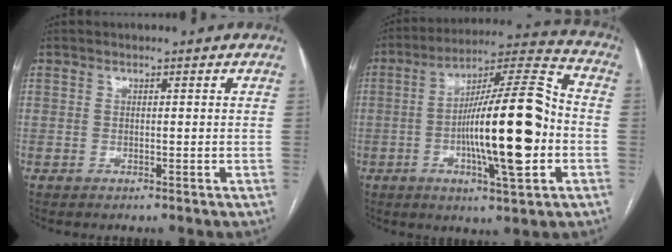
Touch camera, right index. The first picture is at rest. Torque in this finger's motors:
{"motor_torque": [2.14, 0.00, 1.05, 0.21]}